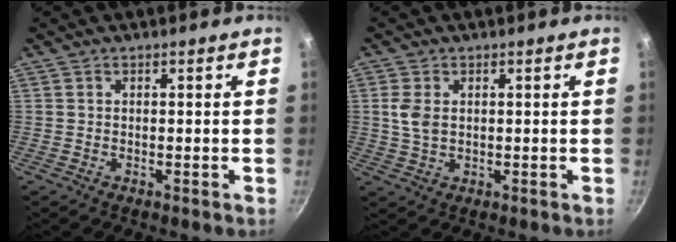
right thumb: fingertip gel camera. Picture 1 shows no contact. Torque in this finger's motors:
{"motor_torque": [0.03, 0.19, 0.68, -0.13, 0.02]}